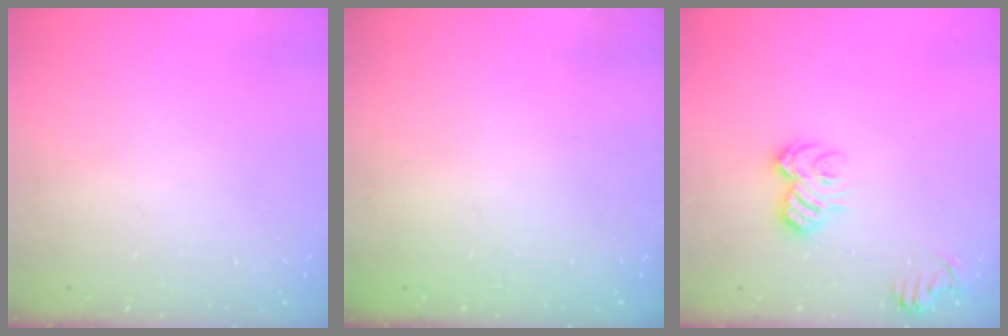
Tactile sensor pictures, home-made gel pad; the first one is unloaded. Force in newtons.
{"total": 2.3, "press": 2.2, "slide": 0.8}
{"total": 8.6, "press": 8.6, "slide": 0.0}